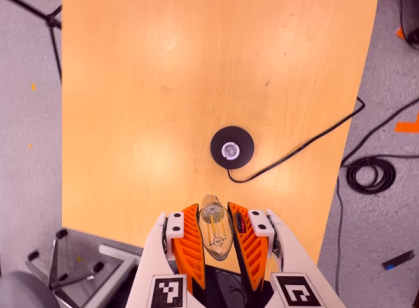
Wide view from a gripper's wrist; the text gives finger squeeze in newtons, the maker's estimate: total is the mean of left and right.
{"total": 21.3, "left": 23.2, "right": 19.4}